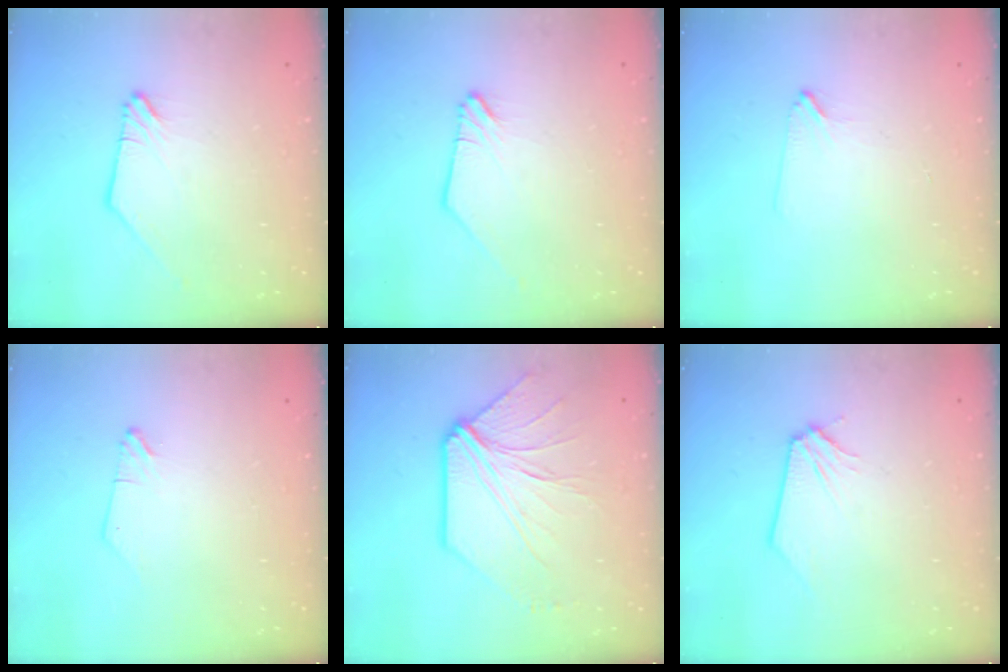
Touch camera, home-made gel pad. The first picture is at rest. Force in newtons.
{"total": 0.6, "press": 0.6, "slide": 0.2}
{"total": 1.6, "press": 1.5, "slide": 0.3}
{"total": 0.0}
{"total": 8.7, "press": 8.6, "slide": 1.0}
{"total": 0.0}